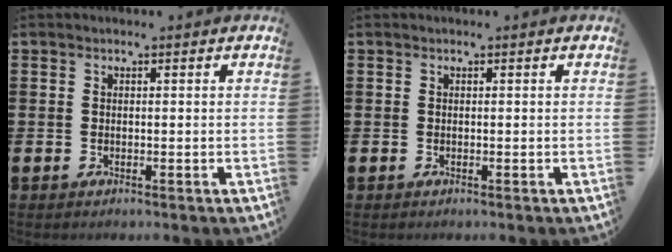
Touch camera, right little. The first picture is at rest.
{"total": 0.0}